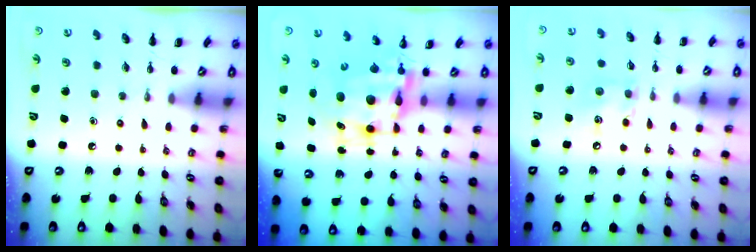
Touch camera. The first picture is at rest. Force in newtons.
{"total": 9.8, "press": 9.5, "slide": 2.4}
{"total": 7.7, "press": 7.7, "slide": 0.7}